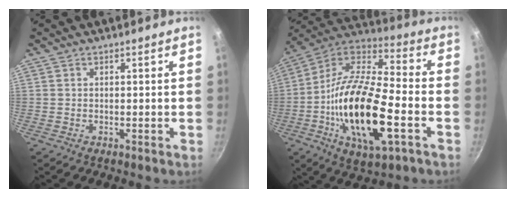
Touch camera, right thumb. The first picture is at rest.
{"total": 24.1, "force": [-6.1, 9.3, 21.4], "torque": [-0.397, 0.022, -0.127]}